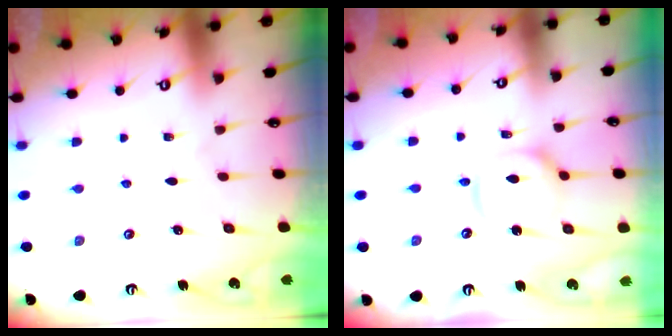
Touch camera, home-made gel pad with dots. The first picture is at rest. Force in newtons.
{"total": 10.5, "press": 10.5, "slide": 1.0}